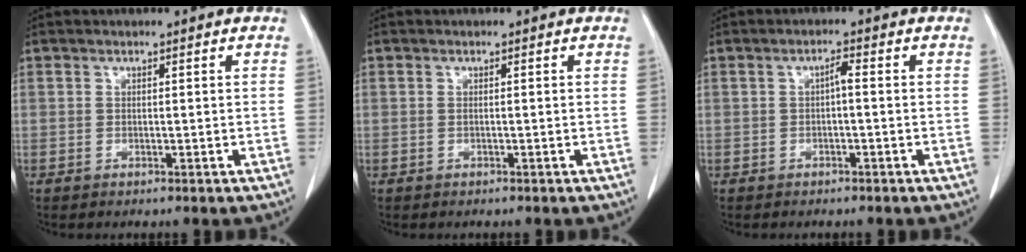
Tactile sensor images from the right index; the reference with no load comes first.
{"total": 0.0}
{"total": 1.6, "force": [-0.2, 0.3, 1.5], "torque": [-0.026, 0.005, -0.003]}